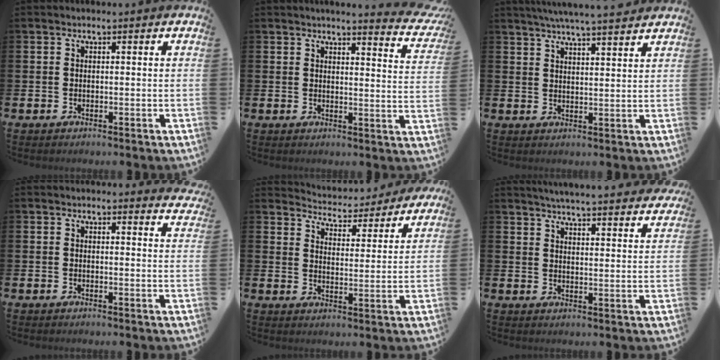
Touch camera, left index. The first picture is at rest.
{"total": 3.7, "force": [3.6, -0.1, 0.7], "torque": [-0.009, -0.034, 0.056]}
{"total": 5.6, "force": [5.4, -0.3, 1.4], "torque": [-0.040, -0.021, 0.097]}
{"total": 1.8, "force": [1.8, 0.1, 0.0], "torque": [-0.002, -0.007, 0.032]}
{"total": 5.2, "force": [5.1, 1.0, 0.1], "torque": [-0.026, -0.044, 0.085]}
{"total": 5.2, "force": [5.2, -0.1, 0.6], "torque": [-0.027, -0.038, 0.090]}